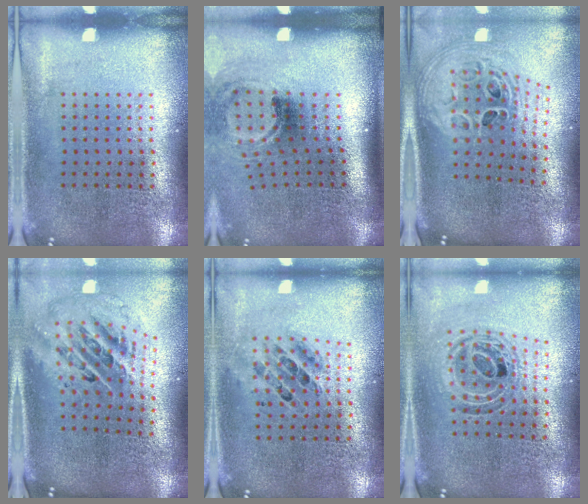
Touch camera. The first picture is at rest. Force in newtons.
{"total": 2.0, "press": 1.3, "slide": 1.5}
{"total": 2.6, "press": 1.9, "slide": 1.8}
{"total": 2.8, "press": 1.9, "slide": 2.1}
{"total": 0.5, "press": 0.5, "slide": 0.2}
{"total": 0.9, "press": 0.9, "slide": 0.3}